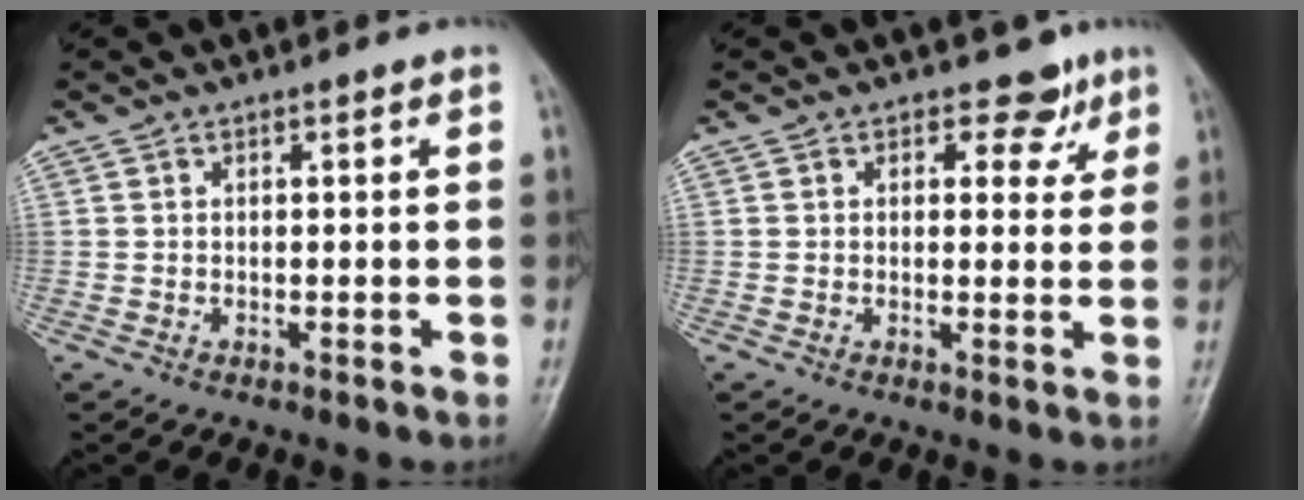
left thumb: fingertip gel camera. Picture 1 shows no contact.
{"total": 4.2, "force": [2.7, 2.8, 1.5], "torque": [0.013, -0.011, 0.032]}